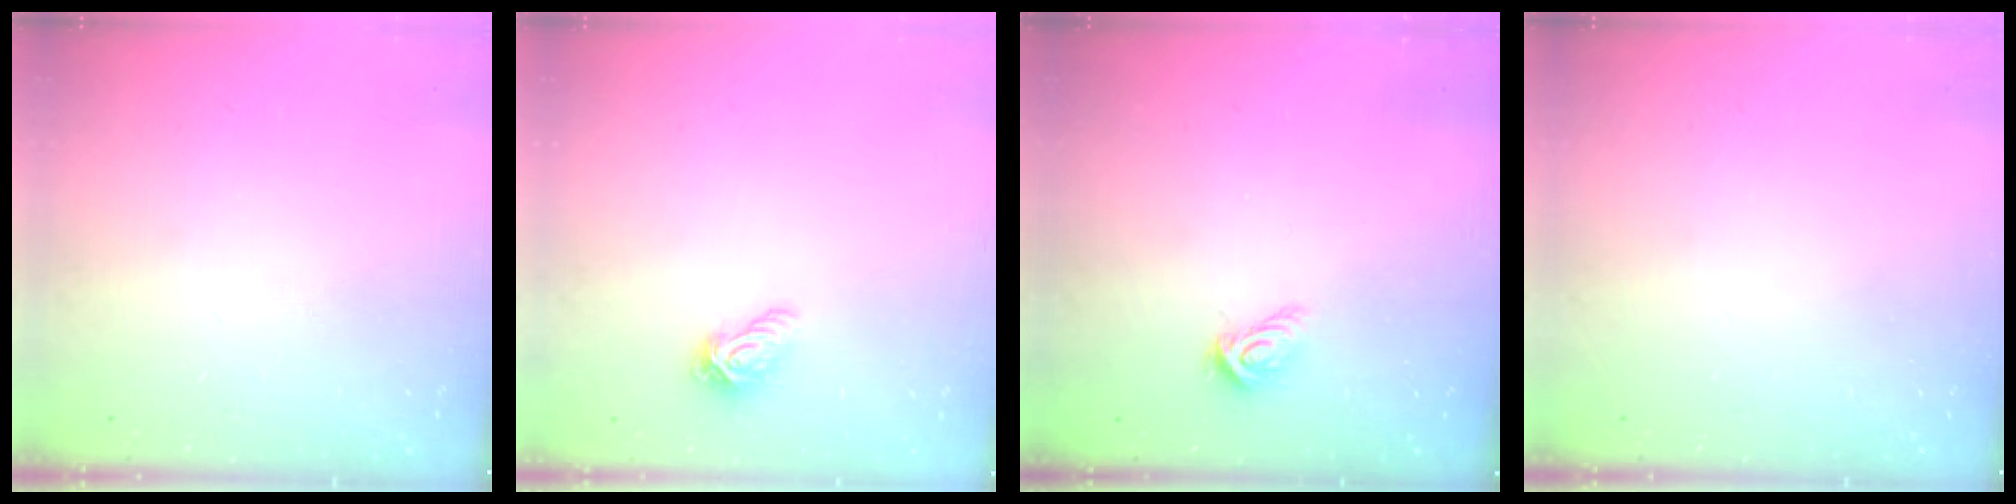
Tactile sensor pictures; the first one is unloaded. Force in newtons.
{"total": 8.0, "press": 7.9, "slide": 1.2}
{"total": 6.0, "press": 6.0, "slide": 0.3}
{"total": 0.0}